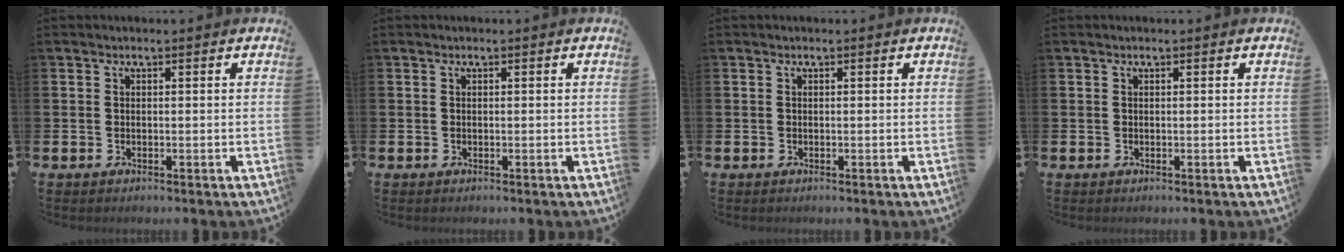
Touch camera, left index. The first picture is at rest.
{"total": 0.0}
{"total": 0.0}
{"total": 0.0}